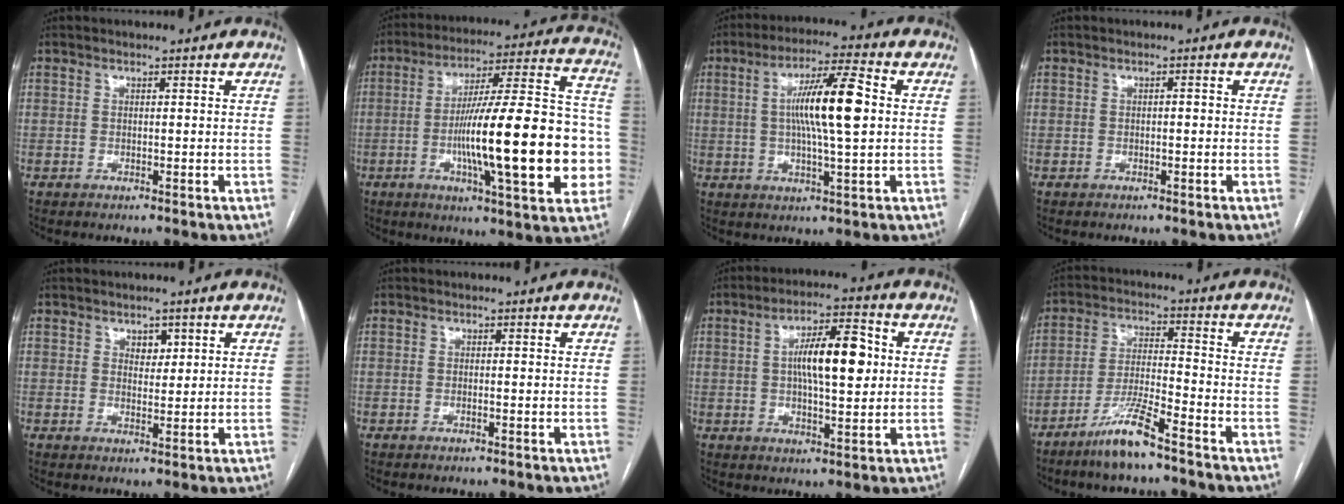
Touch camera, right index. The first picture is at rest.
{"total": 24.4, "force": [-4.7, 3.4, 23.8], "torque": [-0.318, 0.019, -0.066]}
{"total": 11.6, "force": [1.2, 0.9, 11.5], "torque": [-0.203, 0.010, 0.019]}
{"total": 0.7, "force": [-0.1, 0.2, 0.6], "torque": [-0.007, 0.003, -0.002]}
{"total": 2.3, "force": [1.2, 1.4, 1.3], "torque": [-0.015, 0.000, 0.019]}
{"total": 0.0}
{"total": 10.6, "force": [1.4, 3.0, 10.0], "torque": [-0.172, 0.021, 0.022]}
{"total": 8.2, "force": [-6.0, 0.1, 5.6], "torque": [-0.115, -0.019, -0.116]}